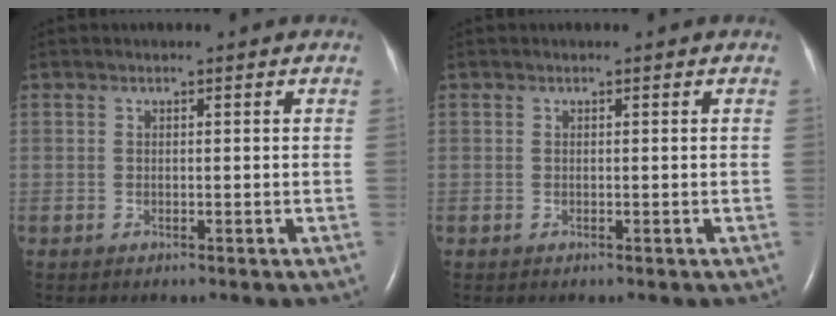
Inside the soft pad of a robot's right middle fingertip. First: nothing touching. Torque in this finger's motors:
{"motor_torque": [0.00, 0.00, 0.00, 0.00]}